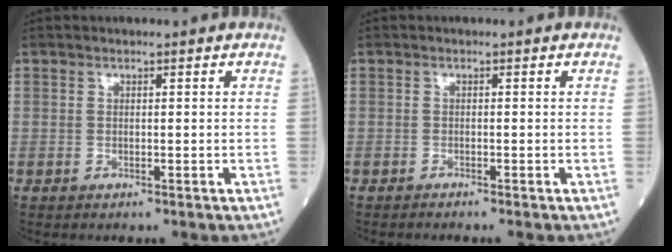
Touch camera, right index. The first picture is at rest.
{"total": 1.5, "force": [-1.3, -0.2, 0.7], "torque": [-0.008, 0.002, -0.014]}